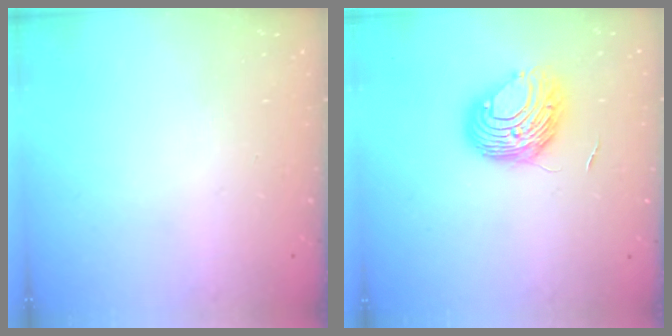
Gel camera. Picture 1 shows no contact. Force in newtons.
{"total": 8.8, "press": 8.8, "slide": 0.8}